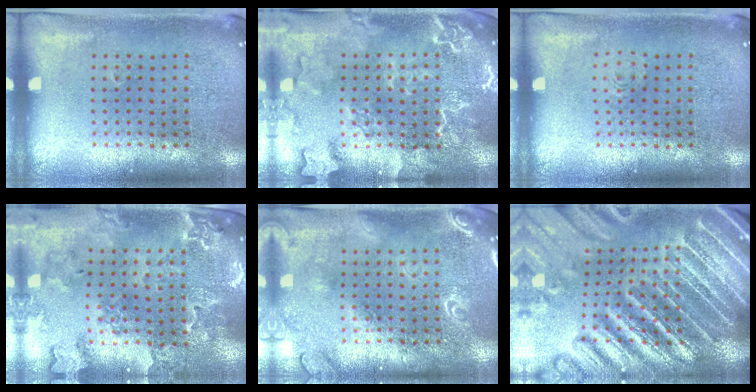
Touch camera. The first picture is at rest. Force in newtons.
{"total": 2.6, "press": 2.6, "slide": 0.3}
{"total": 0.8, "press": 0.8, "slide": 0.1}
{"total": 1.8, "press": 1.8, "slide": 0.3}
{"total": 1.8, "press": 1.8, "slide": 0.2}
{"total": 5.4, "press": 4.7, "slide": 2.6}